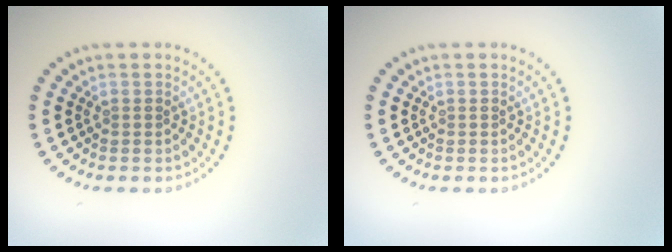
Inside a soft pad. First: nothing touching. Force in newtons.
{"total": 0.0}